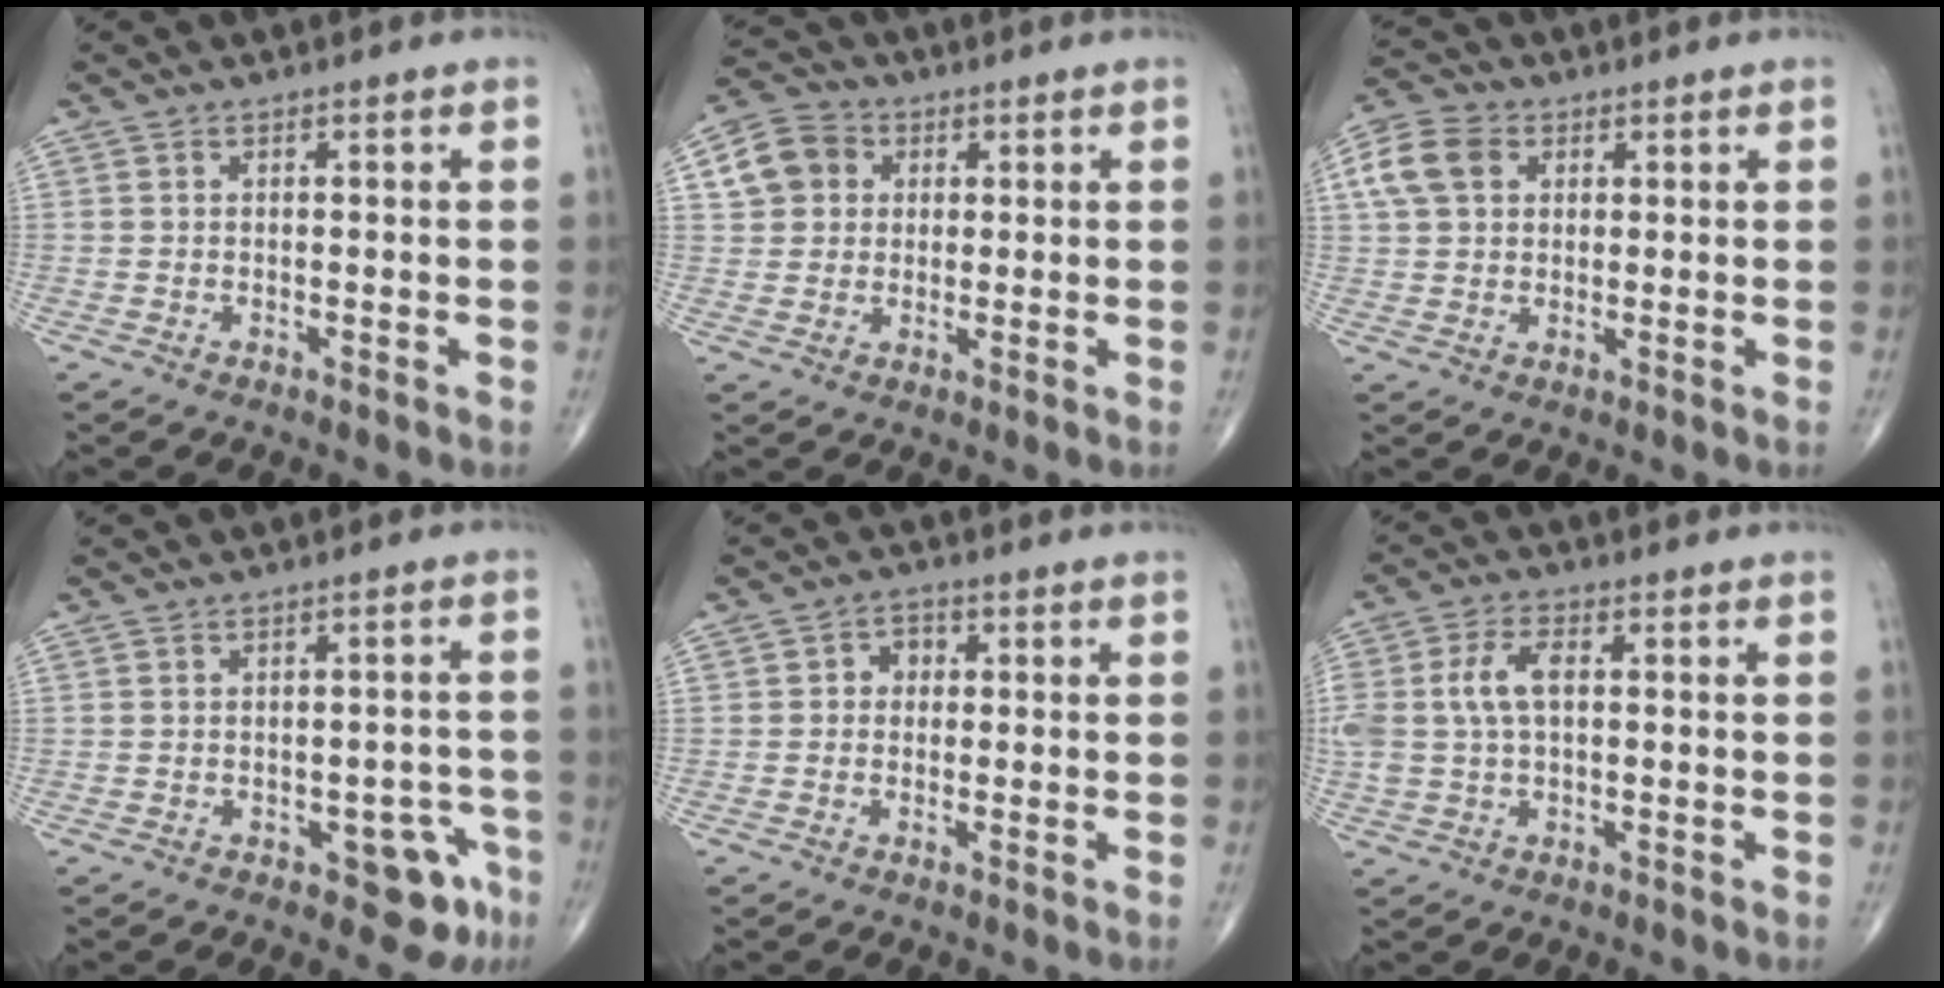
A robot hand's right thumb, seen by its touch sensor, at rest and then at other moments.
{"total": 7.7, "force": [1.9, 6.8, 3.1], "torque": [-0.039, 0.005, 0.027]}
{"total": 8.3, "force": [2.6, 6.2, 4.9], "torque": [-0.093, 0.011, 0.046]}
{"total": 6.3, "force": [-3.2, 3.4, 4.2], "torque": [-0.019, 0.022, -0.035]}
{"total": 2.9, "force": [0.2, 2.5, 1.5], "torque": [-0.003, 0.010, -0.004]}
{"total": 8.0, "force": [0.9, 4.5, 6.5], "torque": [-0.151, 0.018, 0.020]}